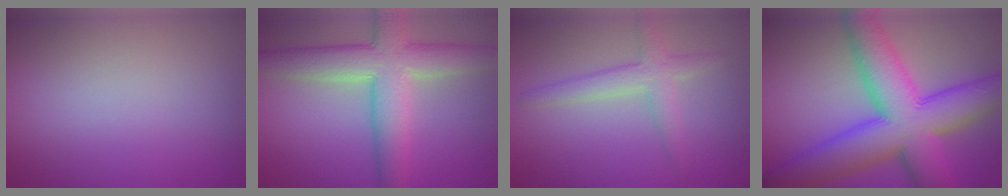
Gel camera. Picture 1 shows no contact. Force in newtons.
{"total": 7.4, "press": 7.4, "slide": 0.4}
{"total": 1.9, "press": 1.8, "slide": 0.3}
{"total": 12.4, "press": 12.4, "slide": 0.3}